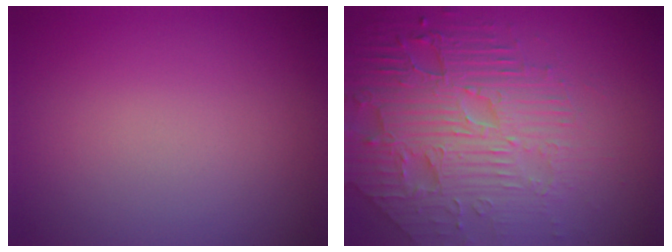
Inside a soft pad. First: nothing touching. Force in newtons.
{"total": 8.3, "press": 6.1, "slide": 5.7}